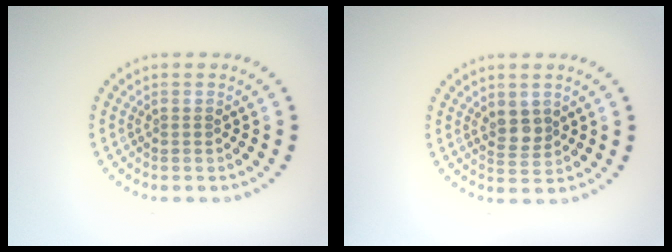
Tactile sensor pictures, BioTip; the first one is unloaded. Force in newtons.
{"total": 2.1, "press": 1.9, "slide": 0.8}